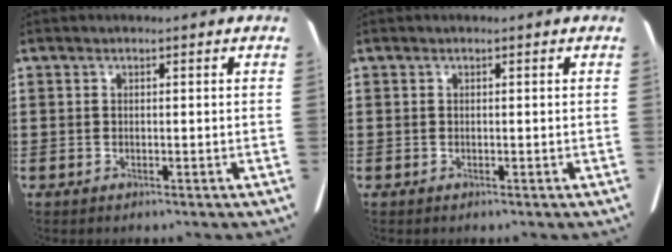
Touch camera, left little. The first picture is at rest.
{"total": 0.0}